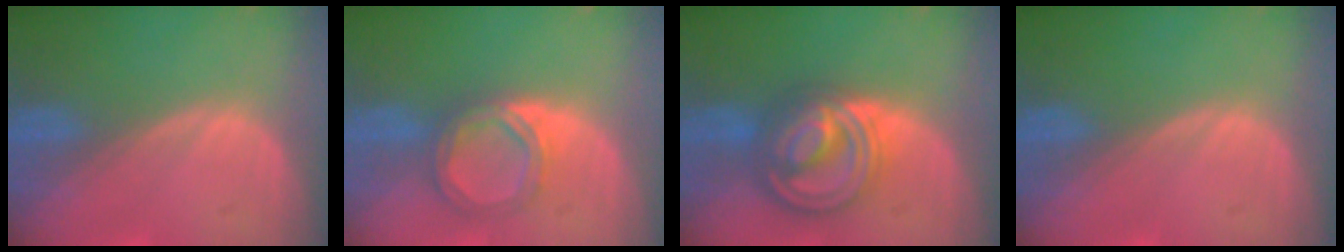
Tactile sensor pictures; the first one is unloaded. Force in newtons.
{"total": 5.4, "press": 5.2, "slide": 1.6}
{"total": 9.2, "press": 9.2, "slide": 0.6}
{"total": 0.0}